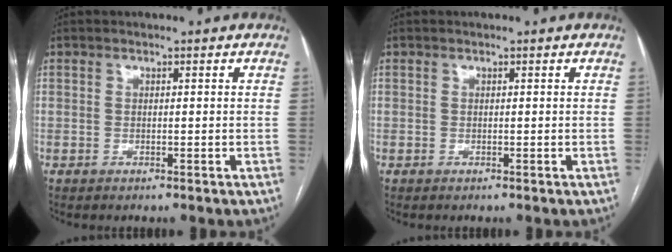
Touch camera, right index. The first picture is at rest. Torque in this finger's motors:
{"motor_torque": [-0.01, 0.01, 0.00, 0.00]}